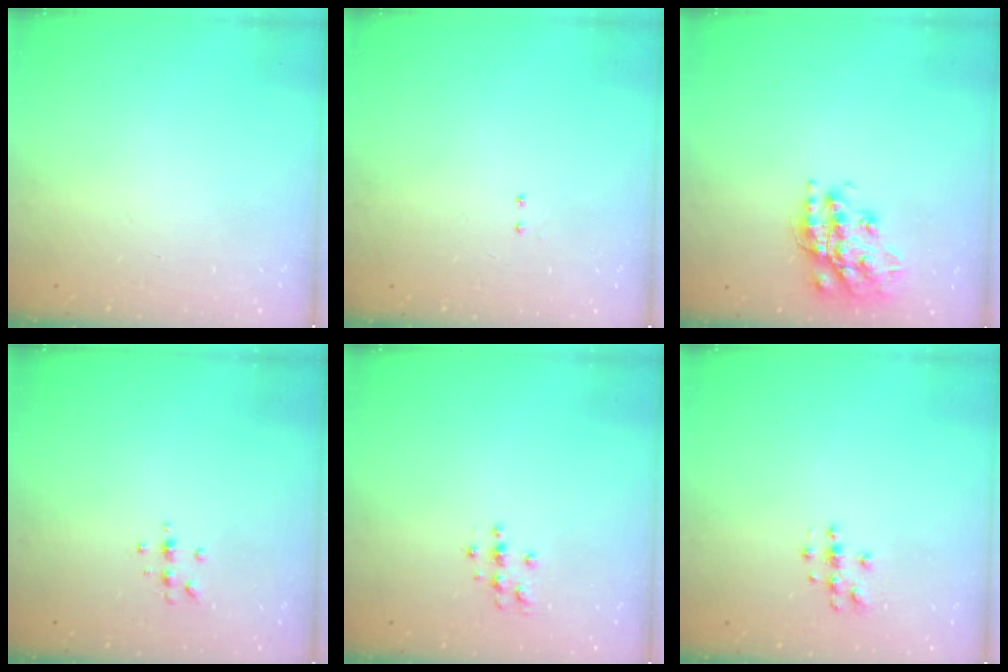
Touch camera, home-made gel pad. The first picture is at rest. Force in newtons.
{"total": 2.0, "press": 2.0, "slide": 0.4}
{"total": 17.4, "press": 17.4, "slide": 1.4}
{"total": 4.0, "press": 3.8, "slide": 1.2}
{"total": 3.7, "press": 3.6, "slide": 0.5}
{"total": 3.9, "press": 3.8, "slide": 0.4}